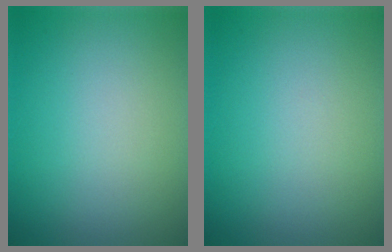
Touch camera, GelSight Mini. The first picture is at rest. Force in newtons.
{"total": 0.0}